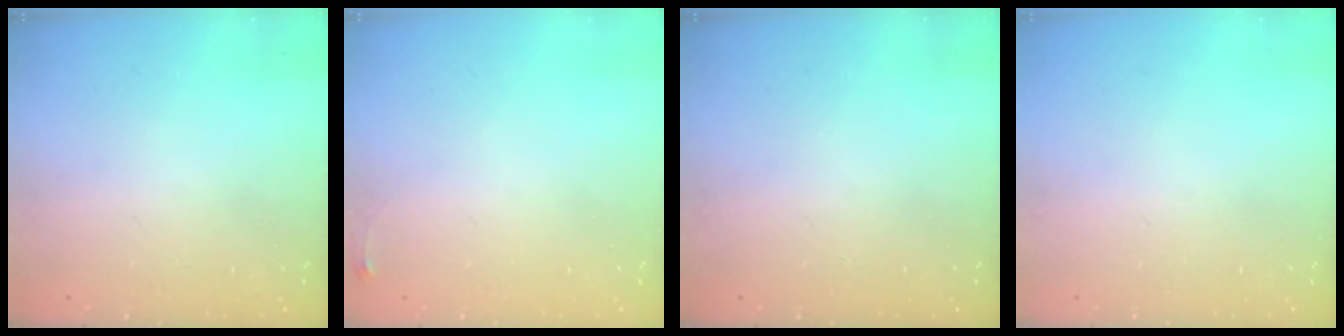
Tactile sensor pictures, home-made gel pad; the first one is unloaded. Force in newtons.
{"total": 3.6, "press": 3.5, "slide": 0.6}
{"total": 0.0}
{"total": 0.0}